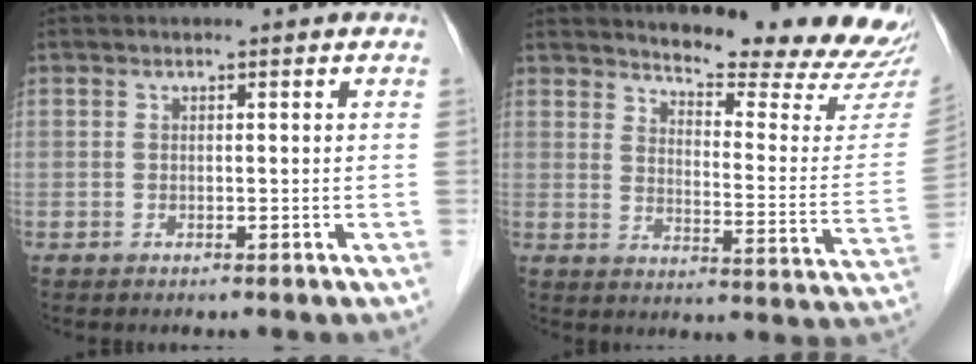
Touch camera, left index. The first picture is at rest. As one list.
[{"total": 18.8, "force": [17.9, 1.5, 5.6], "torque": [-0.073, -0.110, 0.207]}]